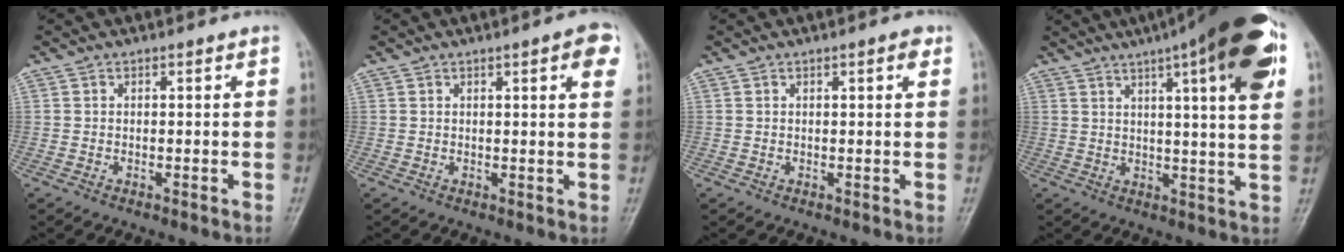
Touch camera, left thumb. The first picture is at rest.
{"total": 4.4, "force": [2.0, 0.9, 3.9], "torque": [-0.040, -0.003, 0.021]}
{"total": 1.7, "force": [0.8, 0.4, 1.4], "torque": [-0.017, 0.000, 0.009]}
{"total": 20.4, "force": [10.2, 3.6, 17.3], "torque": [-0.239, -0.008, 0.133]}